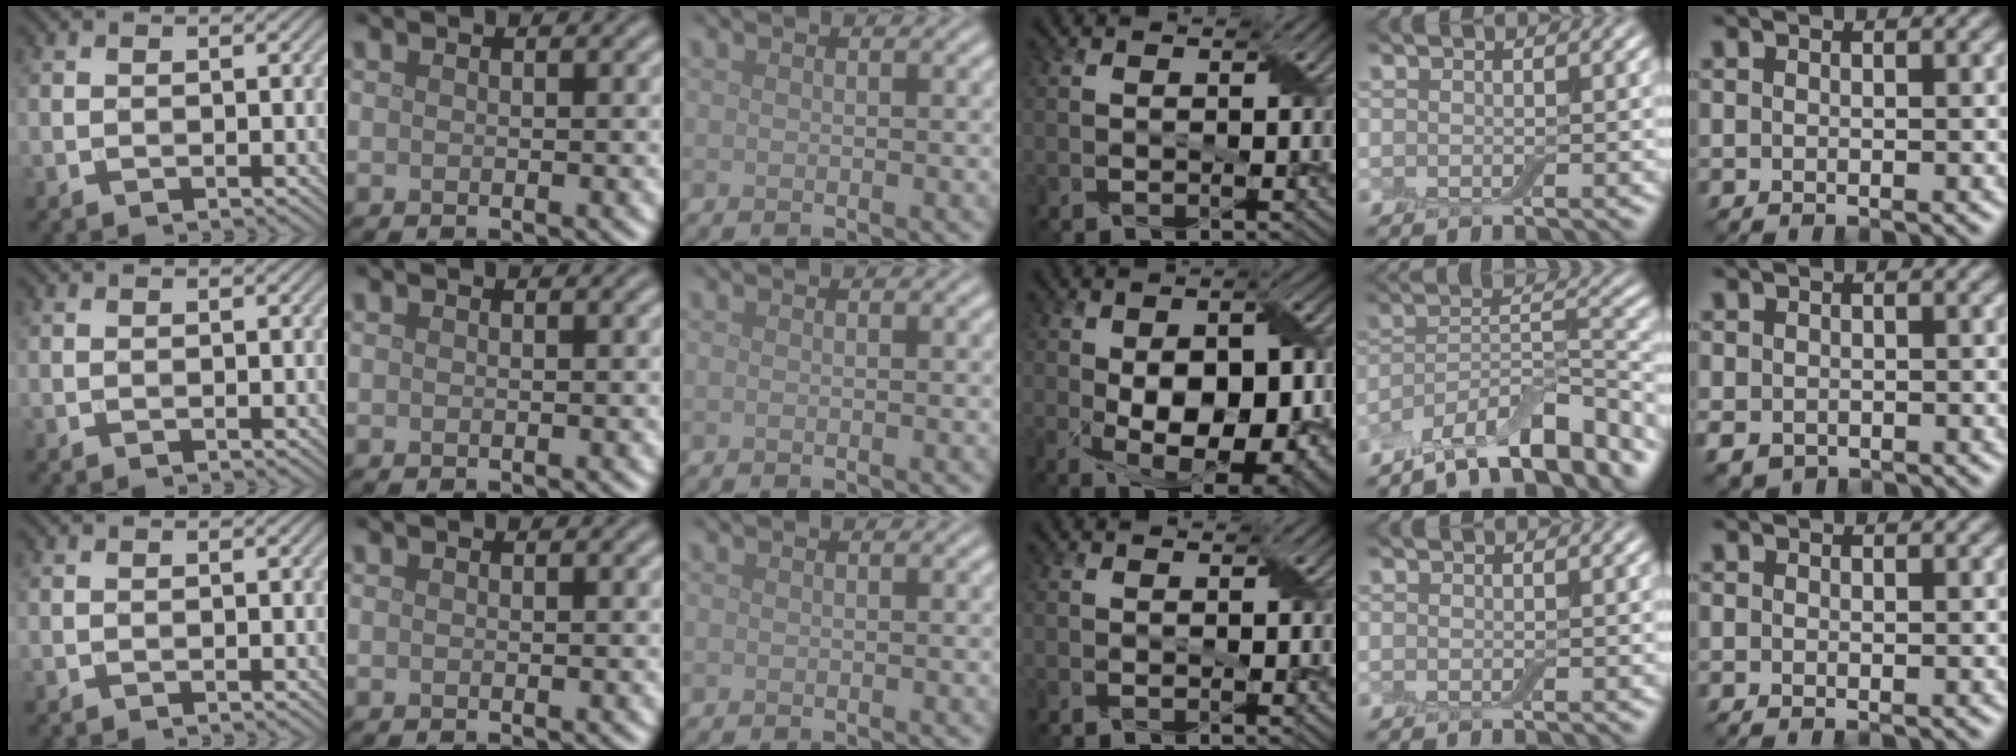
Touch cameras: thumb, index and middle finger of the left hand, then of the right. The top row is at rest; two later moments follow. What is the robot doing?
{"motion": "fold", "object": "cloth"}